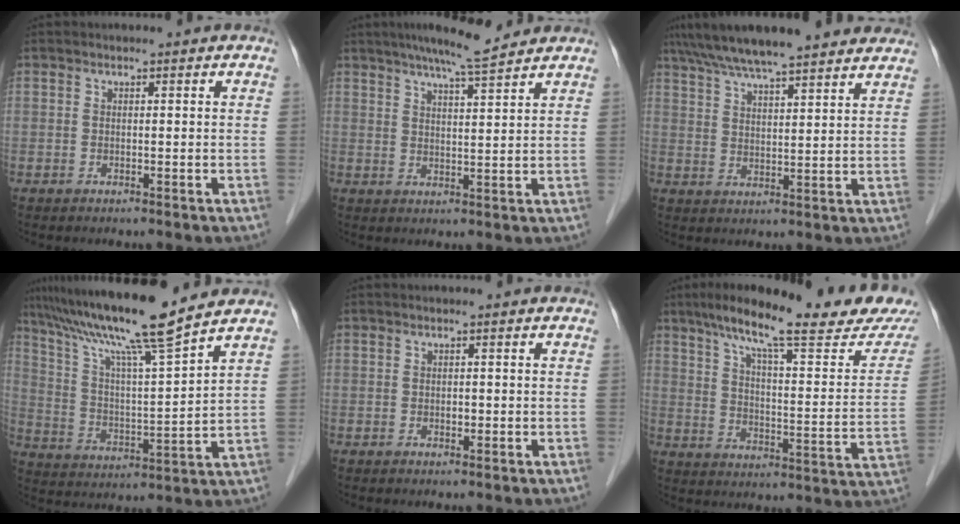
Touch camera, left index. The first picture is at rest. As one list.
[{"total": 8.0, "force": [7.0, 0.0, 3.9], "torque": [-0.066, 0.010, 0.110]}, {"total": 18.4, "force": [15.8, 2.1, 9.3], "torque": [-0.154, 0.044, 0.226]}, {"total": 15.4, "force": [12.7, -1.5, 8.7], "torque": [-0.157, 0.005, 0.220]}, {"total": 0.6, "force": [-0.1, 0.4, 0.4], "torque": [-0.008, 0.001, -0.001]}, {"total": 25.3, "force": [19.8, 2.7, 15.6], "torque": [-0.236, -0.002, 0.271]}]